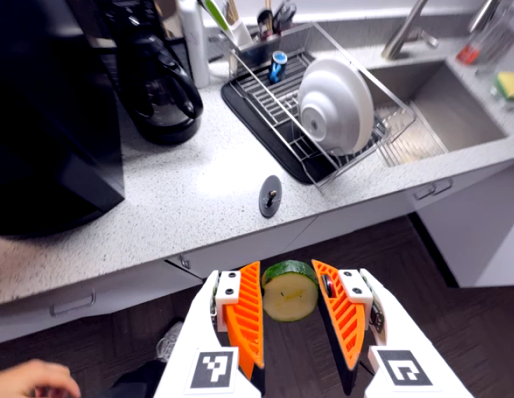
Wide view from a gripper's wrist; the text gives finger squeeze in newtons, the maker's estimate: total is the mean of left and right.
{"total": 9.4, "left": 9.6, "right": 9.3}